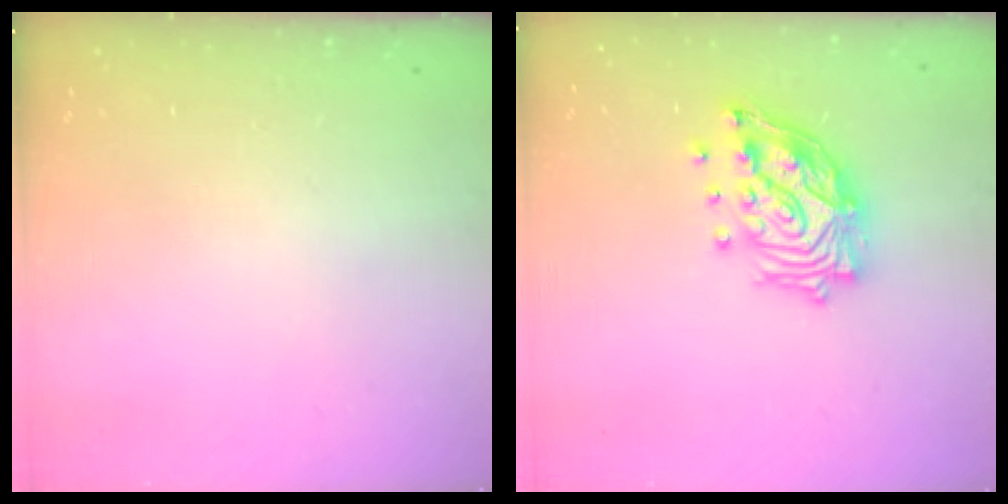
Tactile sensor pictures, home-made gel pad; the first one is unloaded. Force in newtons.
{"total": 16.8, "press": 16.7, "slide": 1.9}